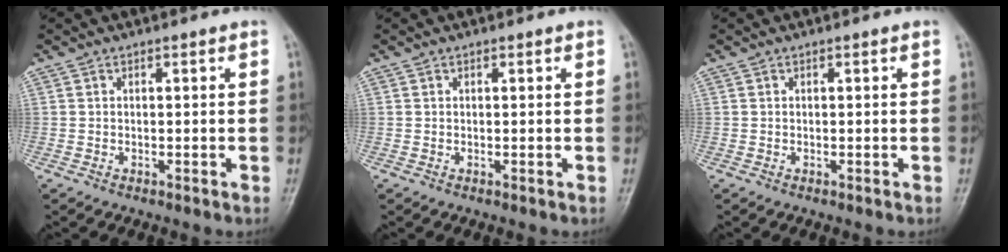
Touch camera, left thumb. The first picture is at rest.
{"total": 0.0}
{"total": 0.0}